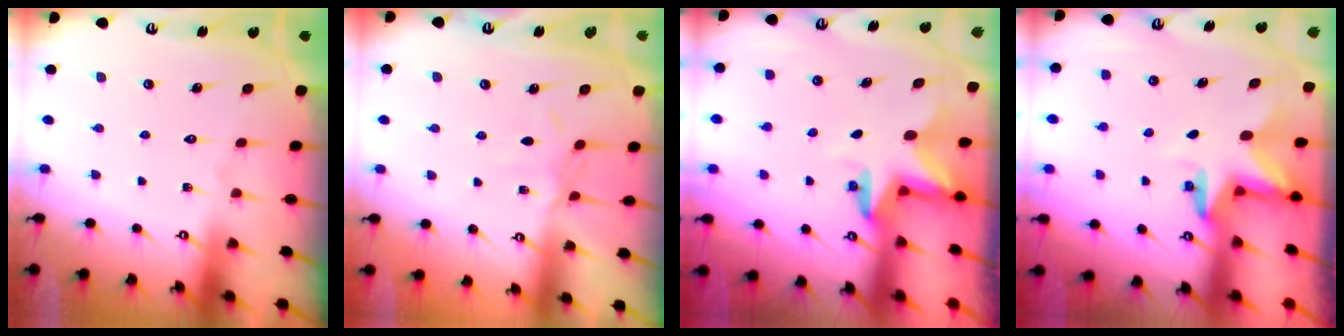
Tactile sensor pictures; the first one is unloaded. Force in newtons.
{"total": 2.8, "press": 2.8, "slide": 0.5}
{"total": 2.8, "press": 2.8, "slide": 0.2}
{"total": 2.9, "press": 2.9, "slide": 0.2}